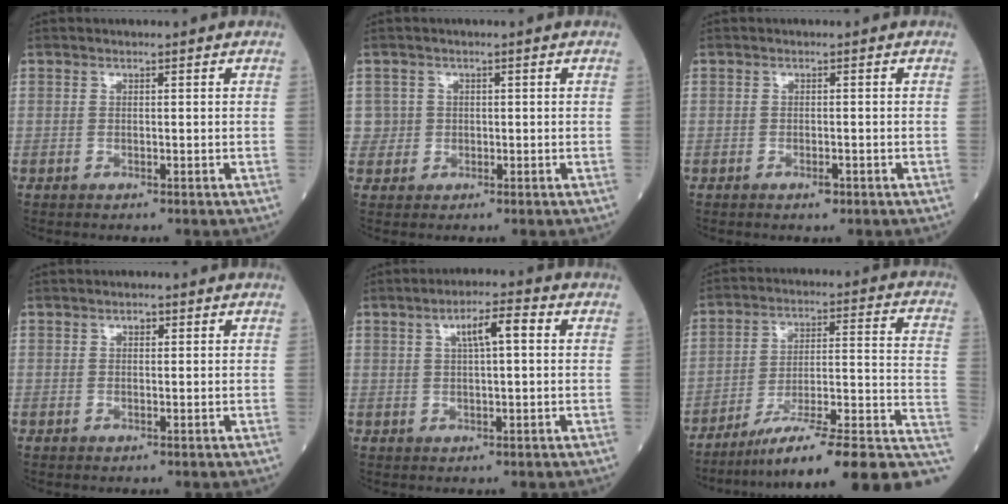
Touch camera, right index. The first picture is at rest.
{"total": 2.2, "force": [0.3, 2.1, -0.3], "torque": [0.021, 0.004, 0.001]}
{"total": 1.2, "force": [-0.7, 0.2, 0.9], "torque": [-0.017, -0.002, -0.008]}
{"total": 0.9, "force": [0.4, 0.6, 0.6], "torque": [-0.010, 0.001, 0.005]}
{"total": 5.3, "force": [1.6, 1.0, 5.0], "torque": [-0.086, 0.013, 0.026]}
{"total": 20.0, "force": [-13.6, 1.9, 14.6], "torque": [-0.142, 0.038, -0.205]}